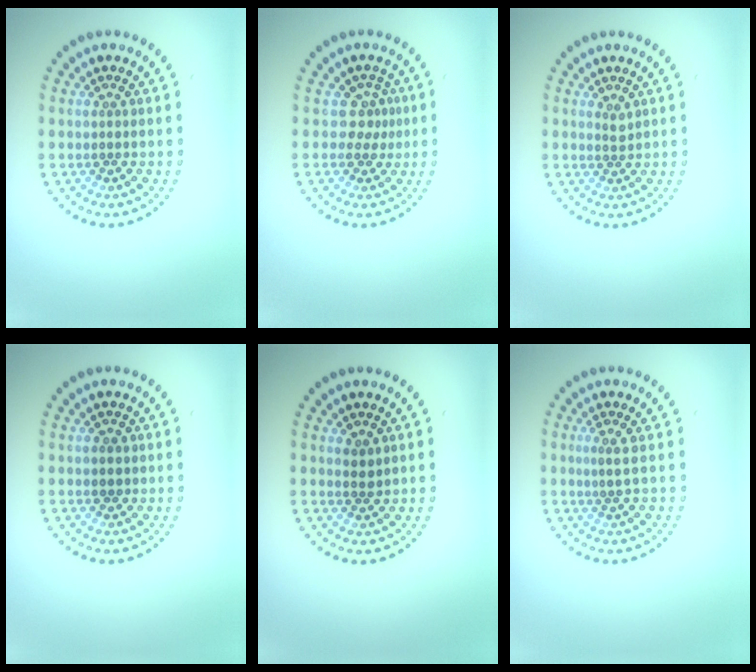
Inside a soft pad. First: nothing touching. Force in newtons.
{"total": 2.1, "press": 1.4, "slide": 1.6}
{"total": 1.0, "press": 0.7, "slide": 0.6}
{"total": 1.2, "press": 1.2, "slide": 0.4}
{"total": 1.2, "press": 1.1, "slide": 0.6}
{"total": 1.1, "press": 0.7, "slide": 0.8}